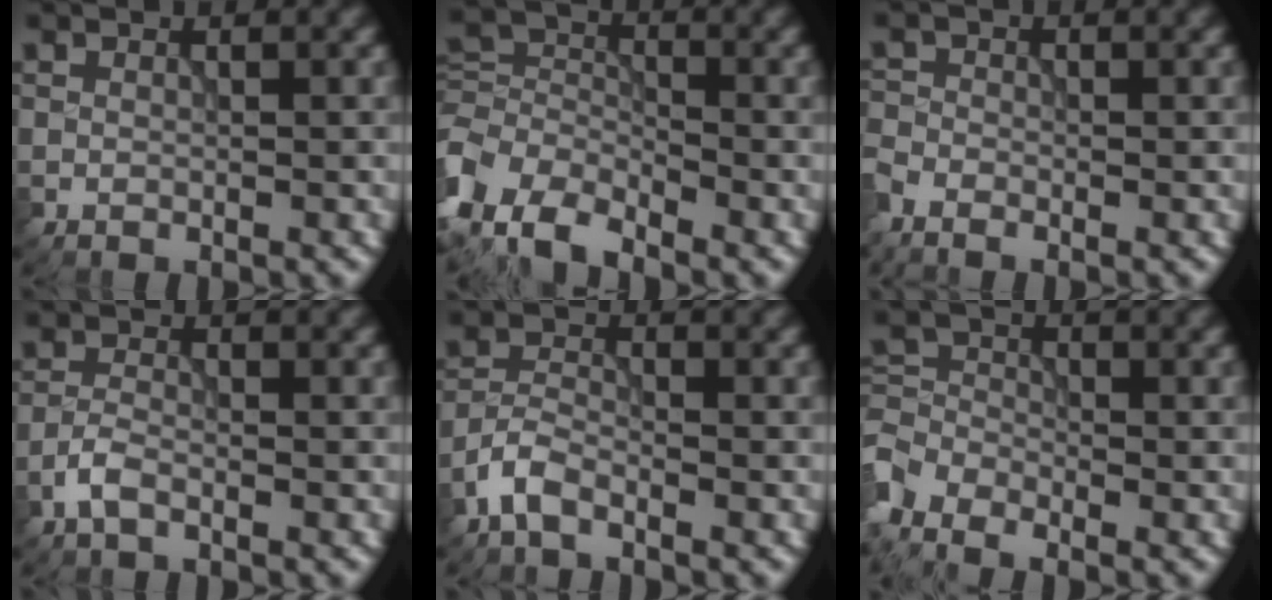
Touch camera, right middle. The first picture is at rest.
{"total": 7.0, "force": [-4.3, 4.1, 3.7], "torque": [-0.072, -0.002, -0.103]}
{"total": 2.3, "force": [-1.9, 0.8, 0.9], "torque": [-0.021, -0.008, -0.052]}
{"total": 1.7, "force": [-1.1, 0.6, 1.2], "torque": [-0.027, 0.004, -0.029]}
{"total": 2.5, "force": [-1.8, 0.9, 1.4], "torque": [-0.032, 0.006, -0.045]}
{"total": 3.9, "force": [-2.8, 2.2, 1.8], "torque": [-0.035, -0.001, -0.056]}